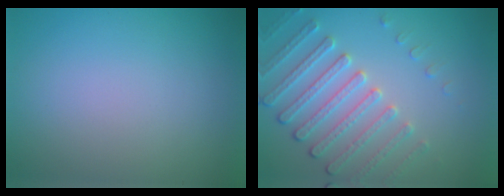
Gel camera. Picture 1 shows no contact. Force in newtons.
{"total": 4.0, "press": 3.7, "slide": 1.4}